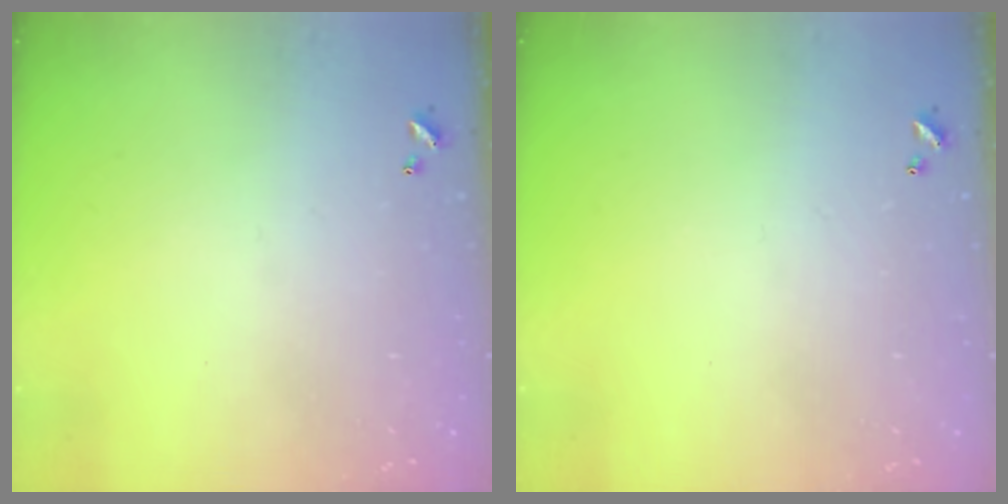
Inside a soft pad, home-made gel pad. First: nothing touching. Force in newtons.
{"total": 0.0}